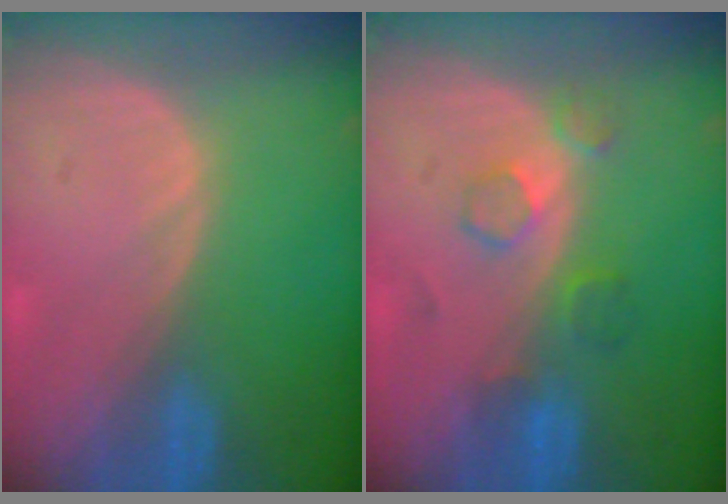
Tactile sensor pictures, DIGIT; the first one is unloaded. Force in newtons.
{"total": 4.2, "press": 4.2, "slide": 0.5}